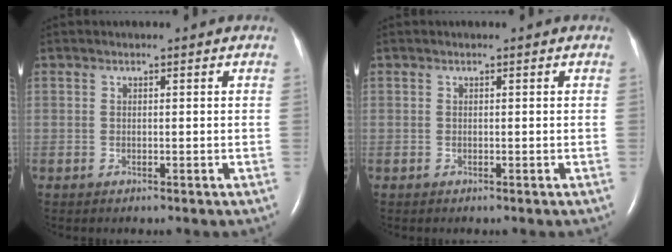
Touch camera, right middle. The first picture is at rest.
{"total": 0.0}